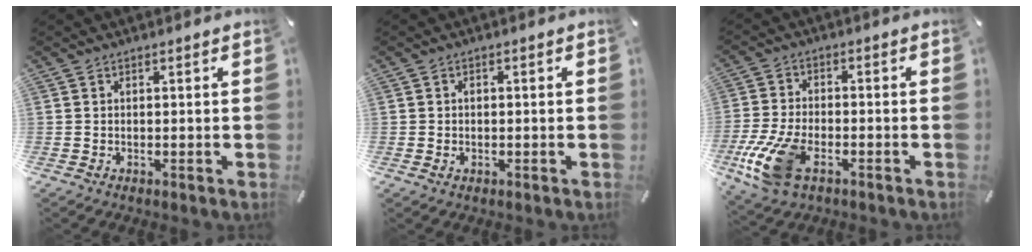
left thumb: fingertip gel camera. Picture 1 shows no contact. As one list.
[{"total": 1.5, "force": [-0.1, 1.1, 0.9], "torque": [-0.012, 0.002, -0.006]}, {"total": 13.3, "force": [-5.7, 6.9, 9.8], "torque": [-0.218, 0.006, -0.100]}]